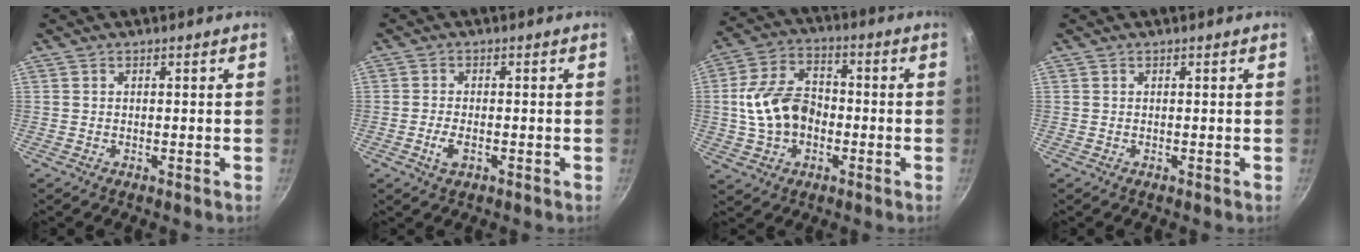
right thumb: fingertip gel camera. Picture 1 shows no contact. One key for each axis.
{"total": 3.2, "fx": -1.2, "fy": 1.6, "fz": 2.6, "tx": -0.052, "ty": 0.005, "tz": -0.023}
{"total": 13.1, "fx": -1.4, "fy": 9.3, "fz": 9.1, "tx": -0.147, "ty": 0.030, "tz": -0.032}
{"total": 0.0}